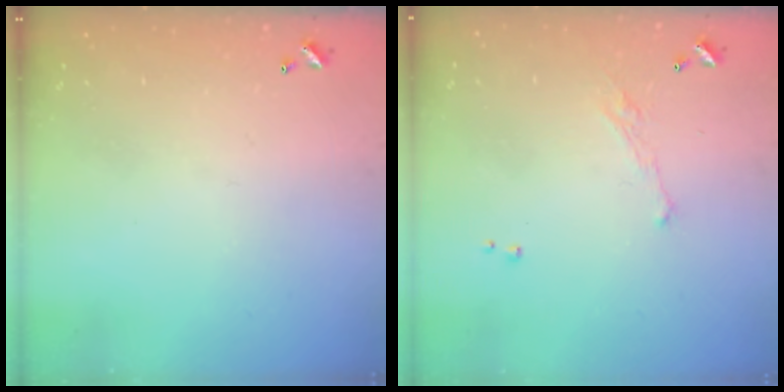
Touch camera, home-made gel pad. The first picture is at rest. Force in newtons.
{"total": 1.9, "press": 1.7, "slide": 0.8}